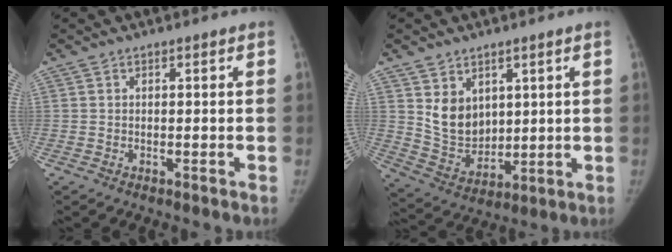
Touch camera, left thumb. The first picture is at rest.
{"total": 9.3, "force": [3.6, 7.0, 5.0], "torque": [-0.059, -0.035, 0.089]}